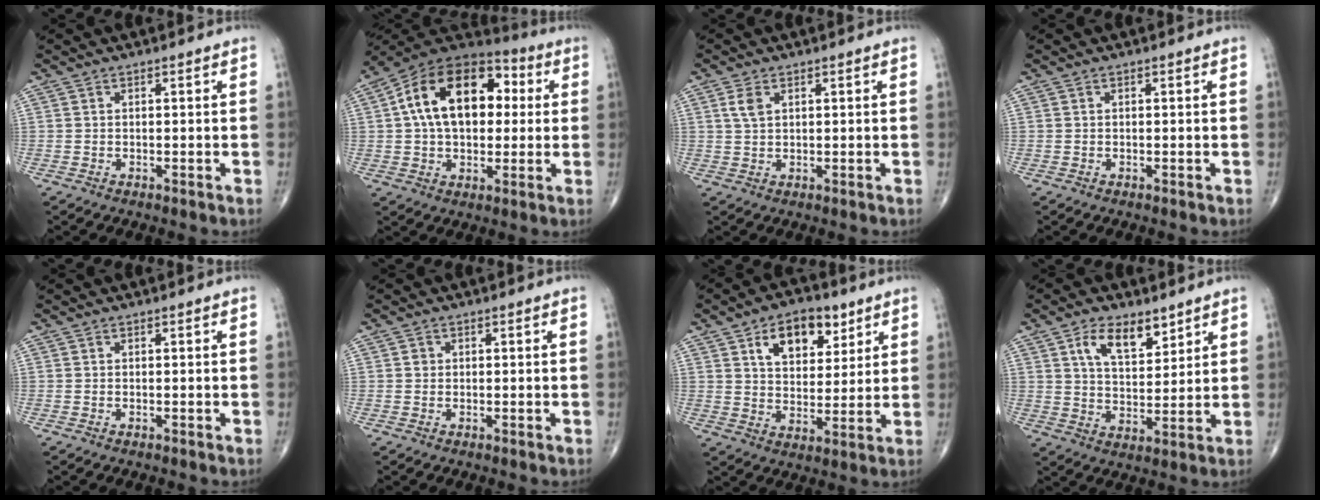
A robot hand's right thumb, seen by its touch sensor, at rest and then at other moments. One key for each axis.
{"total": 20.5, "fx": 3.5, "fy": 12.9, "fz": 15.5, "tx": -0.225, "ty": 0.028, "tz": 0.048}
{"total": 2.8, "fx": 1.2, "fy": 1.6, "fz": 2.0, "tx": -0.040, "ty": 0.003, "tz": 0.027}
{"total": 0.0}
{"total": 0.0}
{"total": 0.9, "fx": 0.1, "fy": 0.8, "fz": 0.2, "tx": 0.001, "ty": 0.002, "tz": 0.001}
{"total": 12.2, "fx": 6.0, "fy": 7.3, "fz": 7.6, "tx": -0.081, "ty": -0.025, "tz": 0.097}
{"total": 9.2, "fx": 5.2, "fy": 4.7, "fz": 5.9, "tx": -0.081, "ty": -0.030, "tz": 0.096}